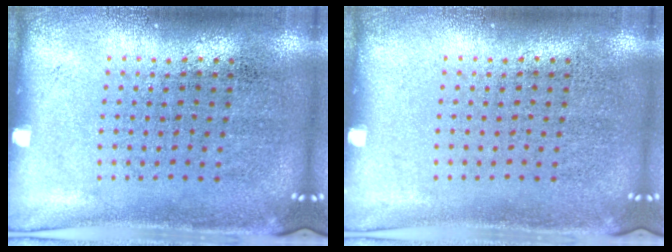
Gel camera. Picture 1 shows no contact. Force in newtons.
{"total": 0.0}